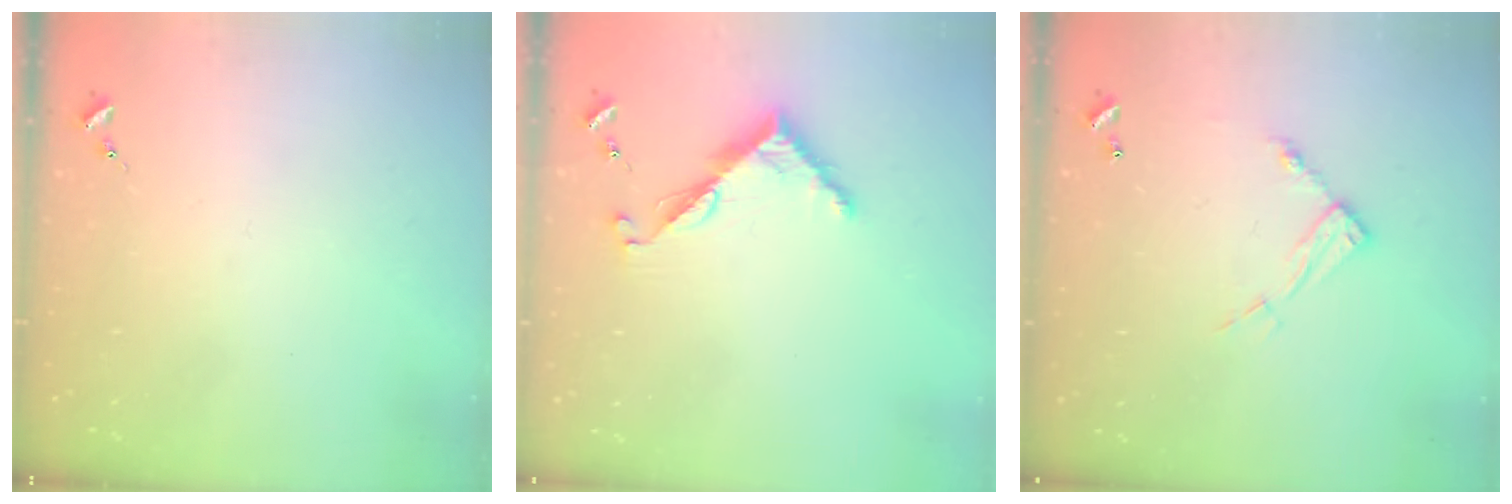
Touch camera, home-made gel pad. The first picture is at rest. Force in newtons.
{"total": 7.2, "press": 7.2, "slide": 0.3}
{"total": 10.4, "press": 10.3, "slide": 0.7}